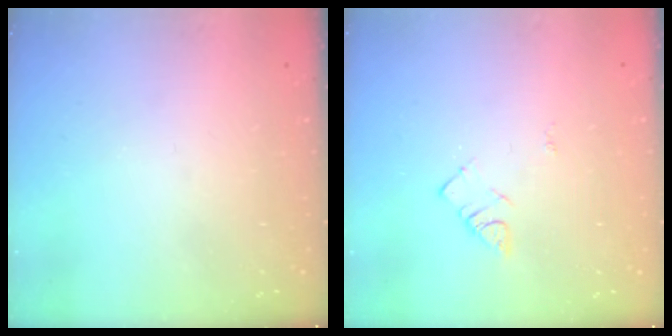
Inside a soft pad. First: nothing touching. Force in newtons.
{"total": 3.9, "press": 3.9, "slide": 0.5}